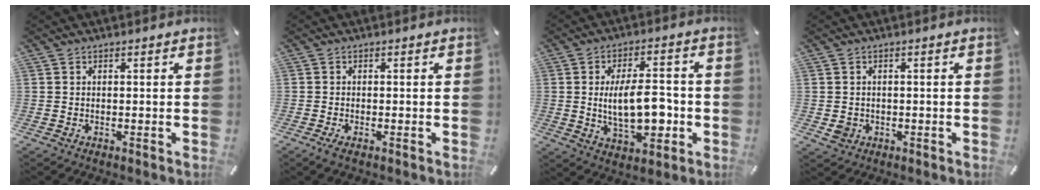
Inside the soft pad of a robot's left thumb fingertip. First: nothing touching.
{"total": 1.4, "force": [-0.7, 0.4, 1.1], "torque": [-0.018, 0.000, -0.012]}
{"total": 14.1, "force": [-1.2, 7.3, 12.0], "torque": [-0.199, -0.002, -0.021]}
{"total": 2.6, "force": [-0.5, 2.4, 1.0], "torque": [-0.024, 0.000, -0.011]}